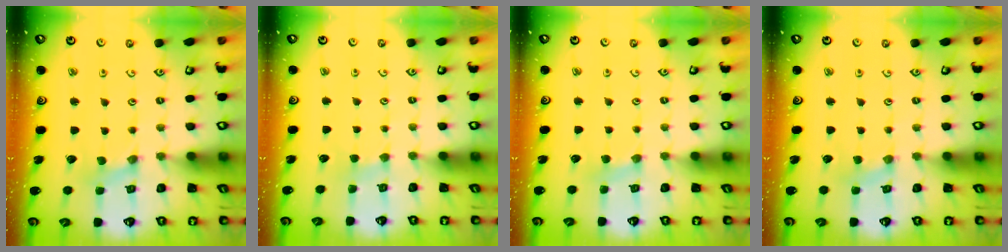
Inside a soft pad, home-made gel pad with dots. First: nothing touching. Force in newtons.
{"total": 1.6, "press": 1.6, "slide": 0.3}
{"total": 2.6, "press": 2.6, "slide": 0.5}
{"total": 1.9, "press": 1.8, "slide": 0.3}